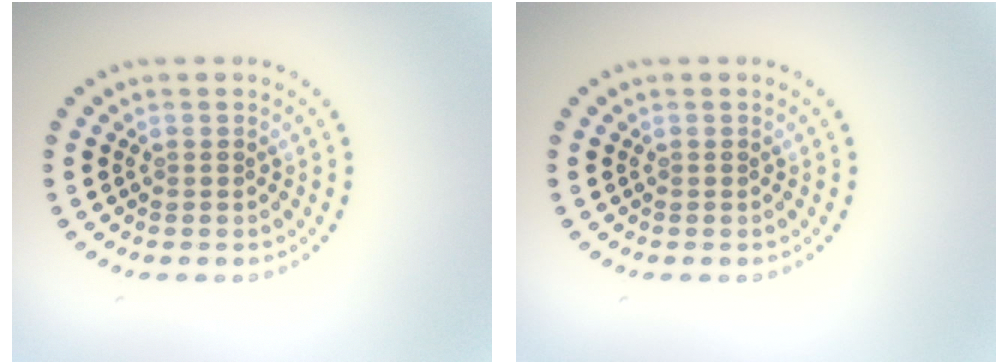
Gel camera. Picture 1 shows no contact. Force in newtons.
{"total": 0.0}